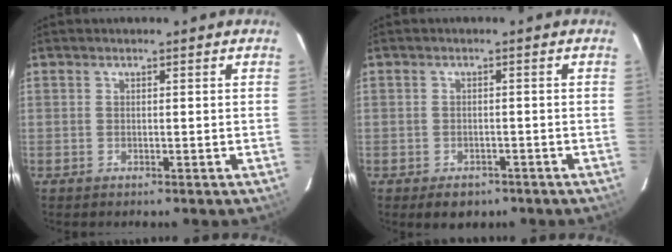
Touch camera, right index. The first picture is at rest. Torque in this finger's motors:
{"motor_torque": [-0.01, -0.02, -0.06, -0.07]}